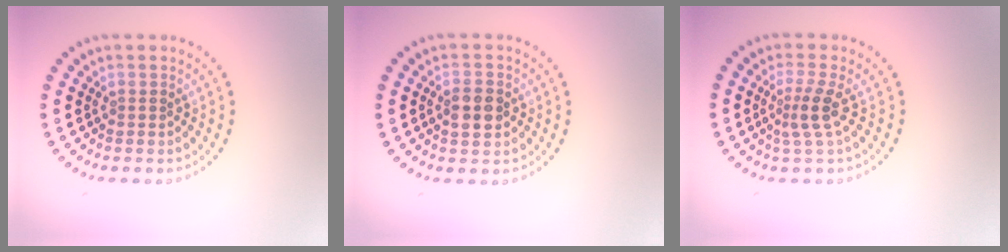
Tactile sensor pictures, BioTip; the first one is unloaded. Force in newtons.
{"total": 2.6, "press": 2.6, "slide": 0.4}
{"total": 2.5, "press": 1.7, "slide": 1.8}